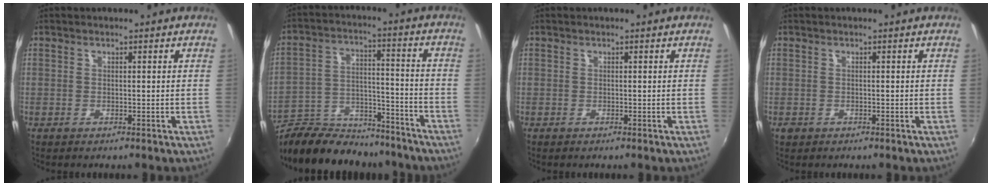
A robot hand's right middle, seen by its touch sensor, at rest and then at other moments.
{"total": 22.2, "force": [-18.2, 8.7, 9.2], "torque": [-0.187, 0.017, -0.268]}
{"total": 0.0}
{"total": 1.1, "force": [-0.6, 0.8, 0.3], "torque": [-0.008, -0.003, -0.011]}